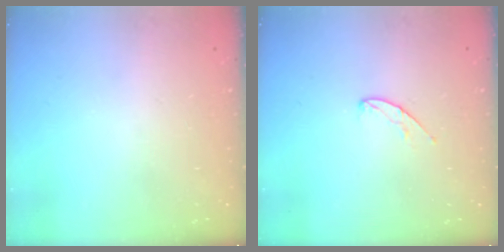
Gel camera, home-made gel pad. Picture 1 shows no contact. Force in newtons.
{"total": 5.2, "press": 5.1, "slide": 0.5}